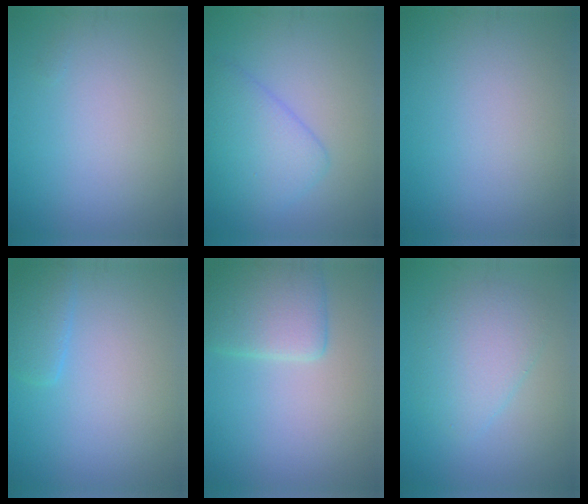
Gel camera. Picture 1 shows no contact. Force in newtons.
{"total": 4.5, "press": 4.5, "slide": 0.2}
{"total": 0.0}
{"total": 2.0, "press": 2.0, "slide": 0.2}
{"total": 4.4, "press": 4.4, "slide": 0.2}
{"total": 3.5, "press": 3.5, "slide": 0.2}